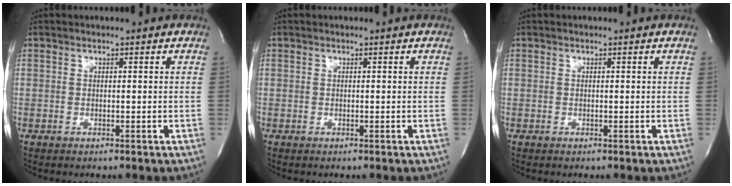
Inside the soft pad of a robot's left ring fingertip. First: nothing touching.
{"total": 0.0}
{"total": 0.0}